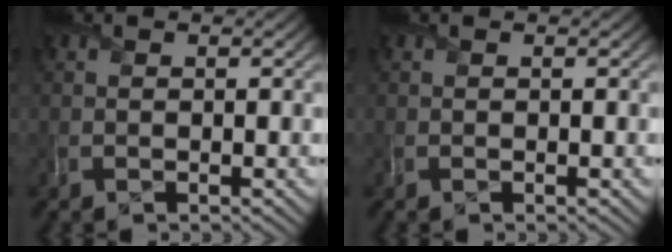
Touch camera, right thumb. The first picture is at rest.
{"total": 0.0}